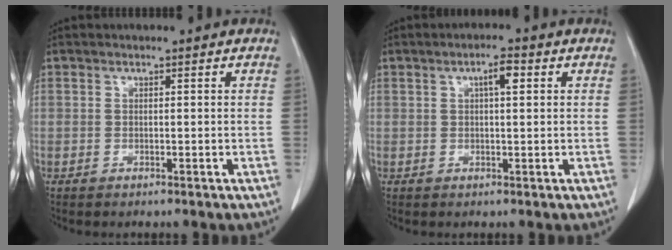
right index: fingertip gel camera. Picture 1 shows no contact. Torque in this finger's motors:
{"motor_torque": [0.33, 0.10, 0.07, 0.04]}